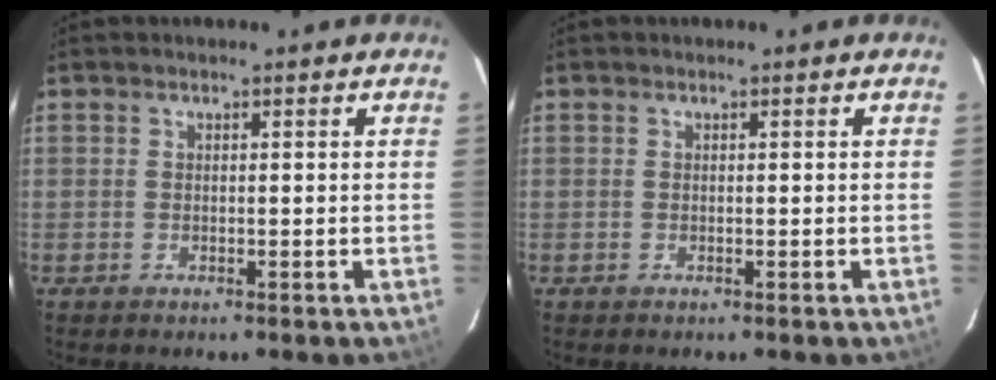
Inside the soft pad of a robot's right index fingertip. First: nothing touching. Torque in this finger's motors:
{"motor_torque": [0.00, 0.00, 0.00, 0.01]}